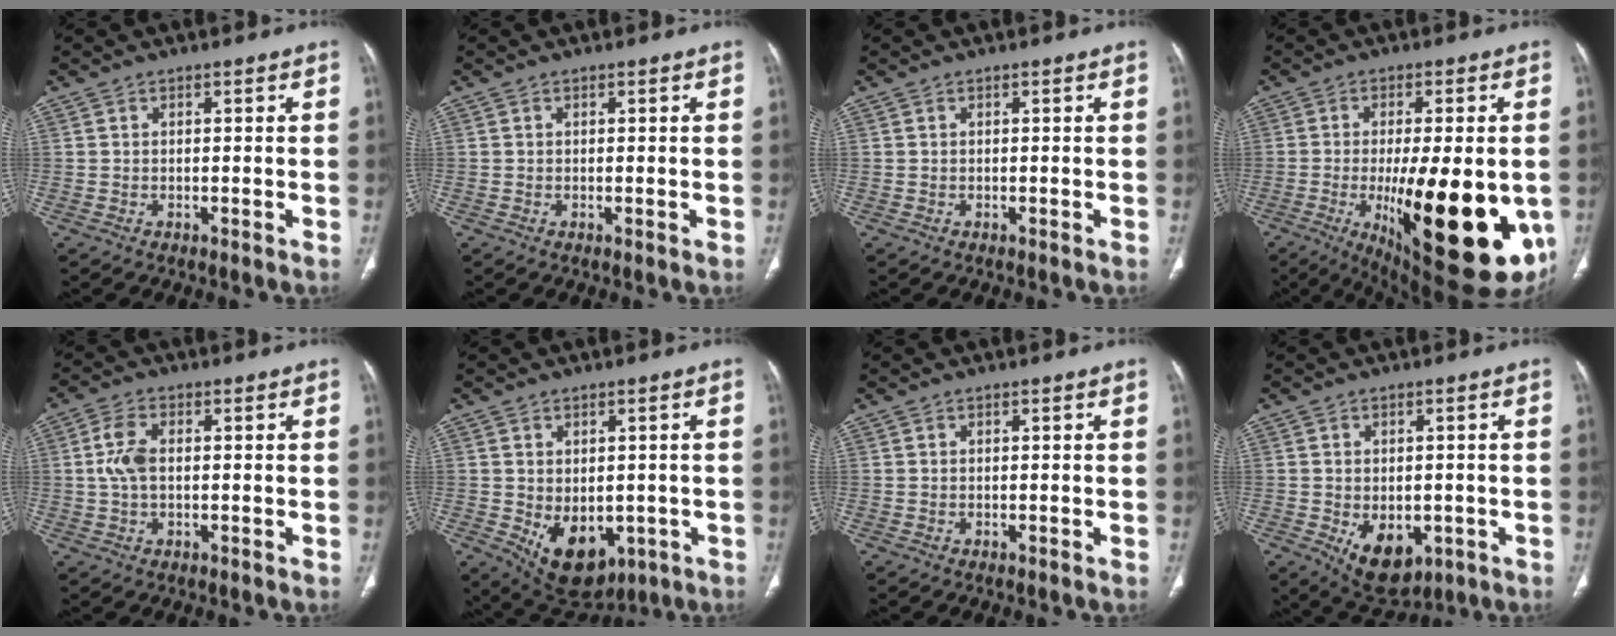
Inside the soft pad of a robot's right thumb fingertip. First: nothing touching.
{"total": 0.0}
{"total": 0.0}
{"total": 26.7, "force": [-6.1, 9.0, 24.4], "torque": [-0.294, -0.034, -0.062]}
{"total": 5.0, "force": [0.2, 2.7, 4.2], "torque": [-0.101, 0.009, 0.001]}
{"total": 11.4, "force": [-2.9, 7.6, 7.9], "torque": [-0.092, -0.009, -0.017]}
{"total": 0.0}
{"total": 9.3, "force": [-2.9, 6.0, 6.5], "torque": [-0.077, -0.003, -0.025]}